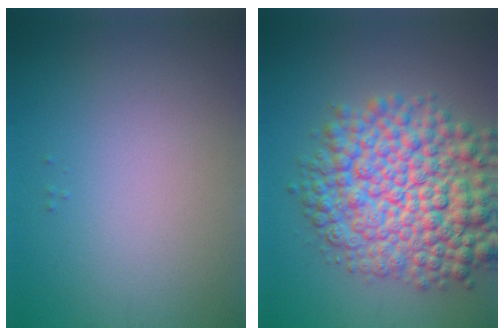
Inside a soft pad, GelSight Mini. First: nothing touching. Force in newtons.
{"total": 10.6, "press": 10.6, "slide": 0.3}